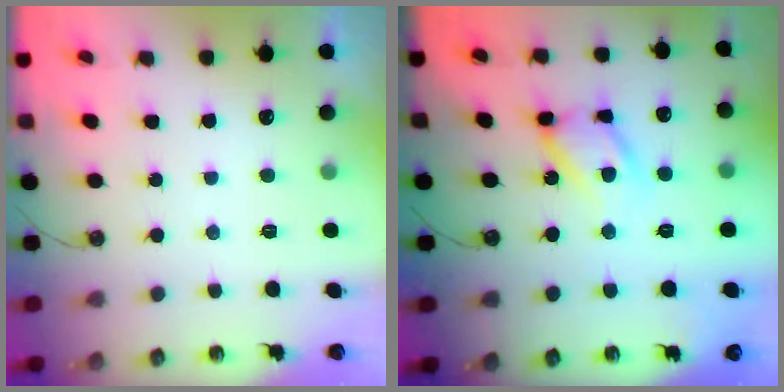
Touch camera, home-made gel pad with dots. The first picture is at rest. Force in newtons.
{"total": 14.2, "press": 14.1, "slide": 1.2}